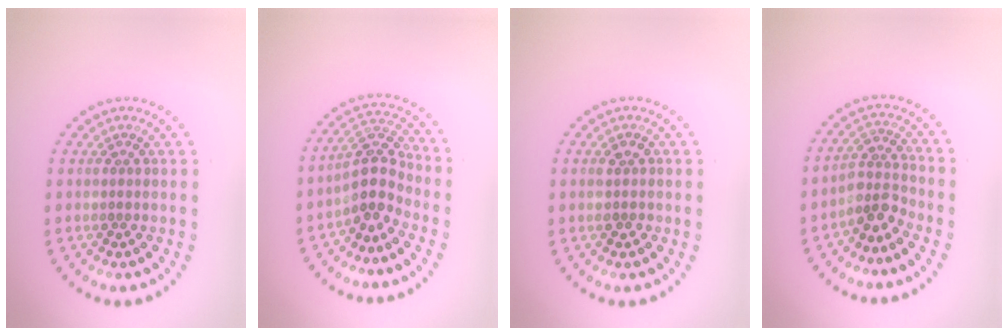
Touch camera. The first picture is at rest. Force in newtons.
{"total": 3.7, "press": 3.1, "slide": 1.9}
{"total": 1.5, "press": 1.5, "slide": 0.4}
{"total": 2.7, "press": 2.0, "slide": 1.8}